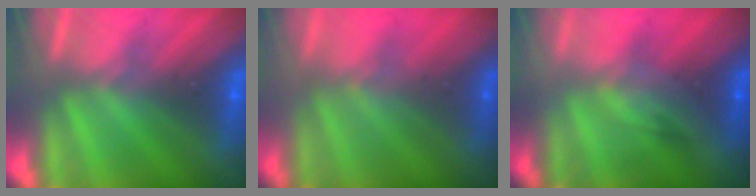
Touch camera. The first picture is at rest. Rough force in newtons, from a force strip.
{"total": 1.4}
{"total": 1.6}